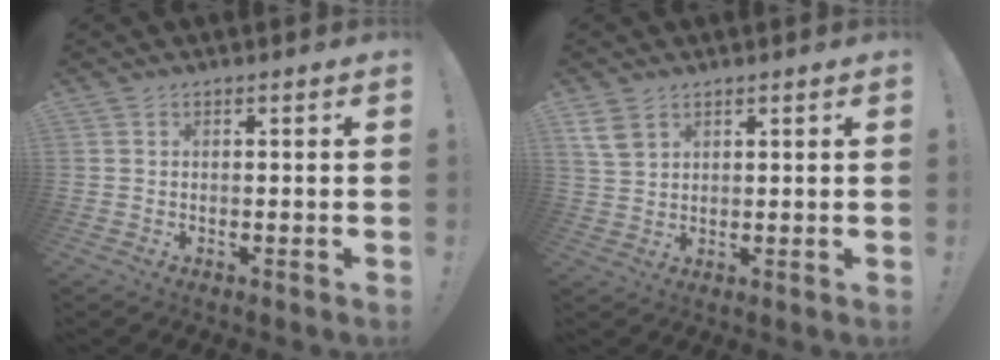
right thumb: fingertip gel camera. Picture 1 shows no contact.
{"total": 5.4, "force": [3.2, 3.3, 2.8], "torque": [-0.060, -0.010, 0.062]}